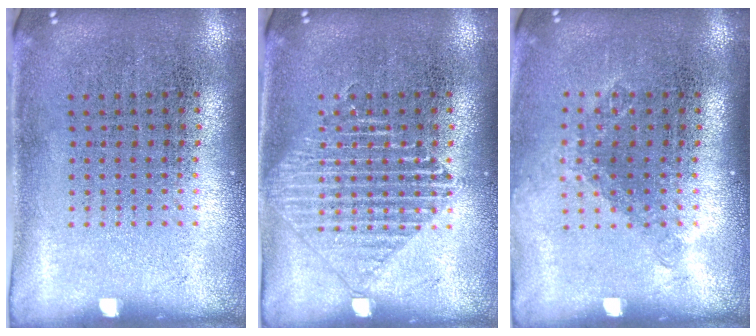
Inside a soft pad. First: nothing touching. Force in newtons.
{"total": 2.2, "press": 2.1, "slide": 0.4}
{"total": 1.2, "press": 0.9, "slide": 0.7}